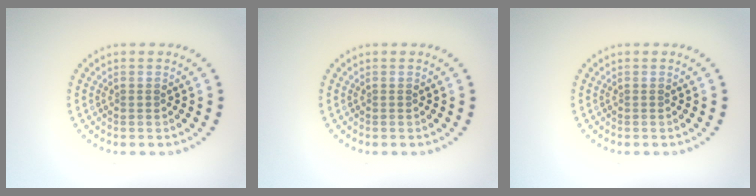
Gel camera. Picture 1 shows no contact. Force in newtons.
{"total": 0.0}
{"total": 0.0}